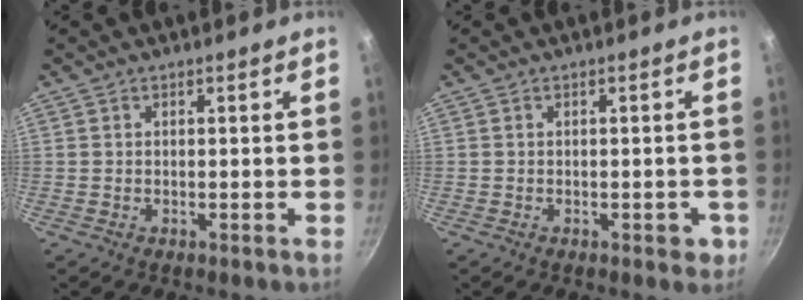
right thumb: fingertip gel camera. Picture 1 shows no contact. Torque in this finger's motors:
{"motor_torque": [0.28, 0.55, -0.19, 0.02, 0.06]}